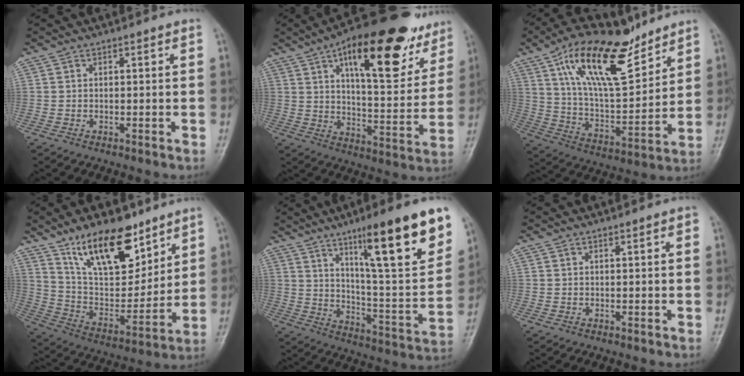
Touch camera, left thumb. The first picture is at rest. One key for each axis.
{"total": 24.3, "fx": 13.4, "fy": 9.6, "fz": 17.8, "tx": -0.212, "ty": -0.032, "tz": 0.201}
{"total": 20.7, "fx": 12.4, "fy": 8.2, "fz": 14.3, "tx": -0.215, "ty": -0.053, "tz": 0.229}
{"total": 20.0, "fx": 12.9, "fy": 8.6, "fz": 12.7, "tx": -0.165, "ty": -0.066, "tz": 0.240}
{"total": 23.7, "fx": 13.3, "fy": 3.8, "fz": 19.2, "tx": -0.265, "ty": -0.051, "tz": 0.214}
{"total": 0.9, "fx": 0.3, "fy": 0.1, "fz": 0.9, "tx": -0.014, "ty": 0.002, "tz": 0.003}